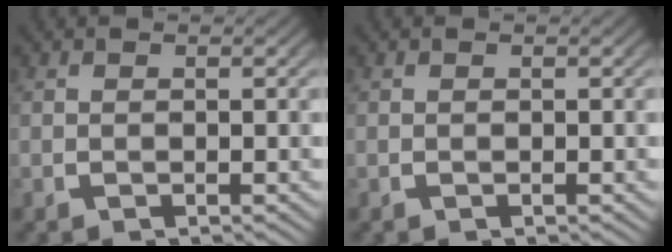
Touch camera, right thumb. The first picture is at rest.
{"total": 0.0}